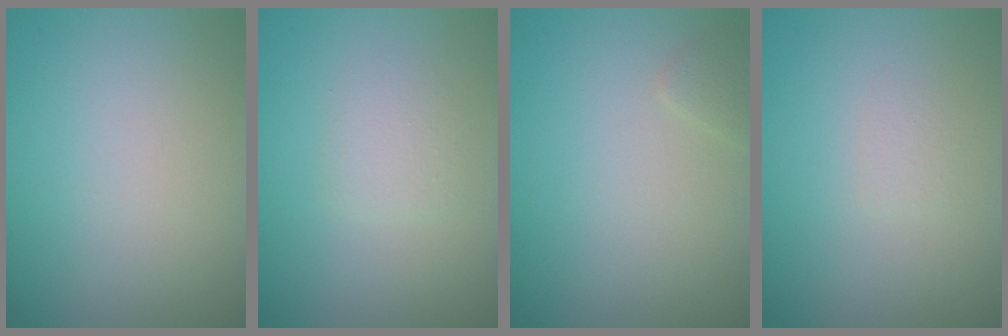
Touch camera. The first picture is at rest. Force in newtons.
{"total": 1.5, "press": 1.5, "slide": 0.0}
{"total": 0.8, "press": 0.8, "slide": 0.0}
{"total": 0.7, "press": 0.7, "slide": 0.1}